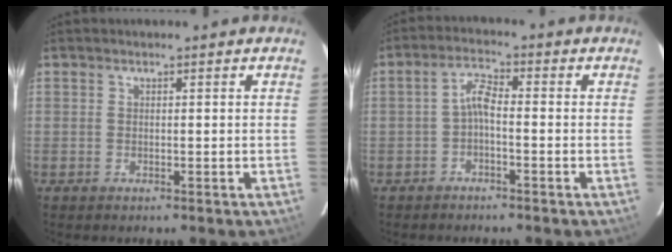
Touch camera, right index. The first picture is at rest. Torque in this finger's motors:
{"motor_torque": [0.73, -0.10, 0.40, 0.09]}